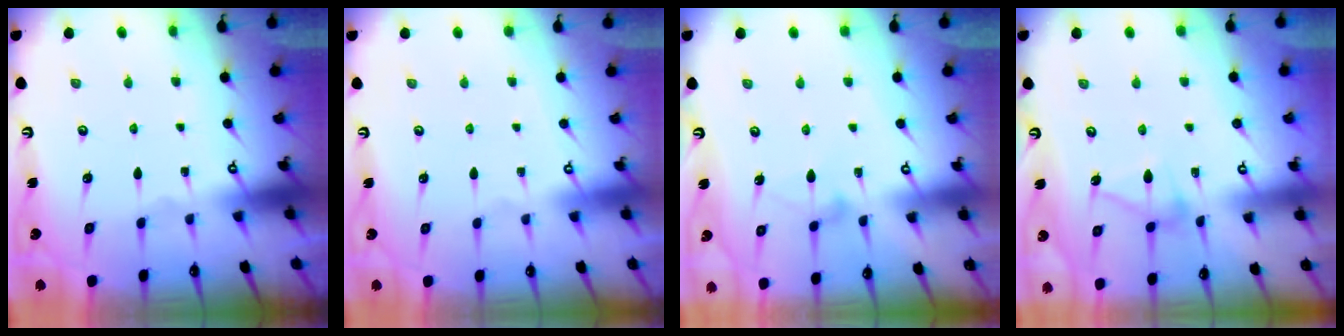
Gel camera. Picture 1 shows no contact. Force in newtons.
{"total": 4.0, "press": 4.0, "slide": 0.2}
{"total": 8.6, "press": 8.6, "slide": 0.5}
{"total": 10.1, "press": 10.1, "slide": 0.9}